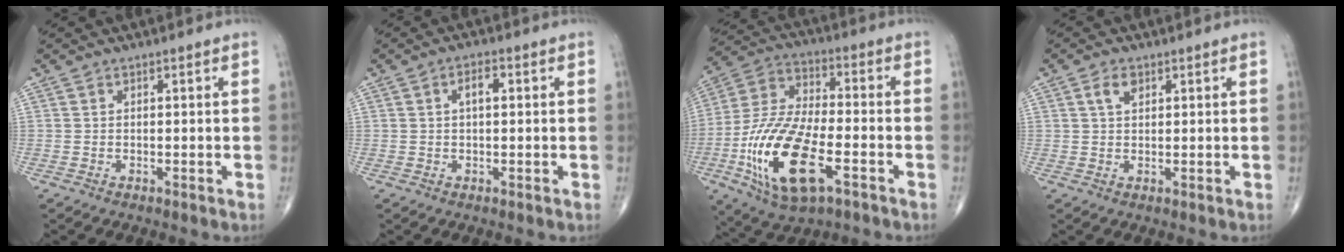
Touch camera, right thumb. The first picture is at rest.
{"total": 3.1, "force": [0.7, 1.4, 2.7], "torque": [-0.045, 0.008, 0.009]}
{"total": 20.6, "force": [-7.2, 8.8, 17.2], "torque": [-0.349, 0.018, -0.124]}
{"total": 2.9, "force": [1.3, 1.7, 1.9], "torque": [-0.034, 0.000, 0.024]}